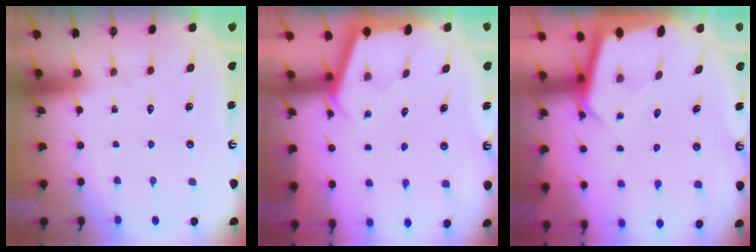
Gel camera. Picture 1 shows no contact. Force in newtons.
{"total": 2.6, "press": 2.6, "slide": 0.2}
{"total": 3.5, "press": 3.5, "slide": 0.3}